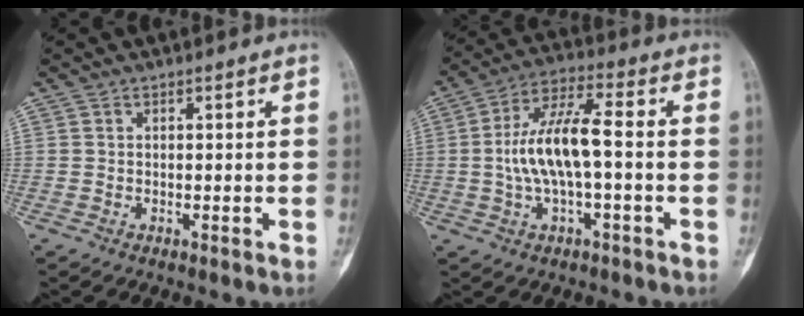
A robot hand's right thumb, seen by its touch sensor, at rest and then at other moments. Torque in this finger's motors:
{"motor_torque": [-0.17, 1.50, 1.28, 0.32, 0.16]}